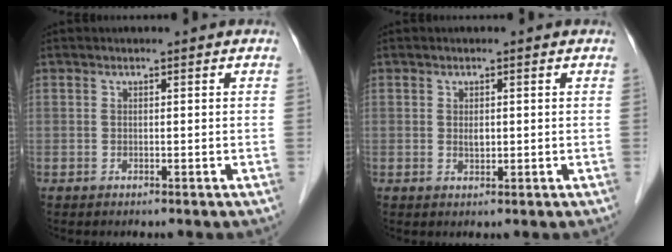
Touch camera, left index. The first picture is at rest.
{"total": 1.2, "force": [0.1, 0.6, 1.0], "torque": [-0.017, -0.004, 0.003]}